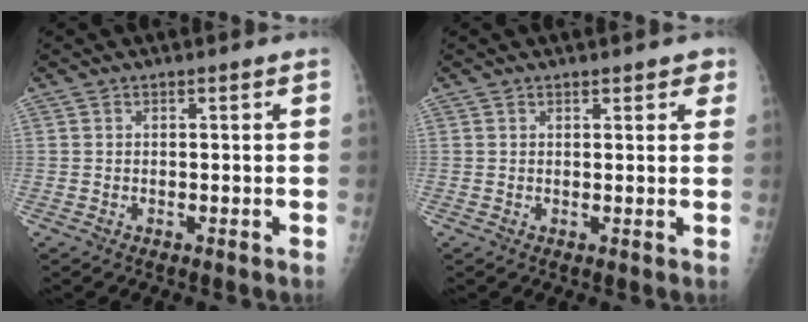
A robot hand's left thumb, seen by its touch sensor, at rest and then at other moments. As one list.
[{"total": 2.4, "force": [1.7, 1.2, 1.2], "torque": [0.007, -0.005, 0.017]}]